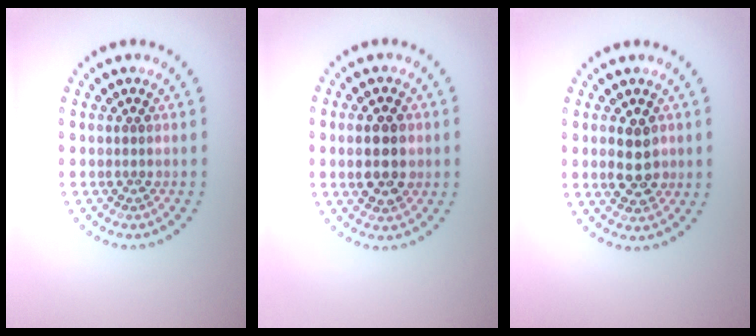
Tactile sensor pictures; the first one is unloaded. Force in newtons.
{"total": 4.6, "press": 4.6, "slide": 0.4}
{"total": 3.0, "press": 3.0, "slide": 0.2}